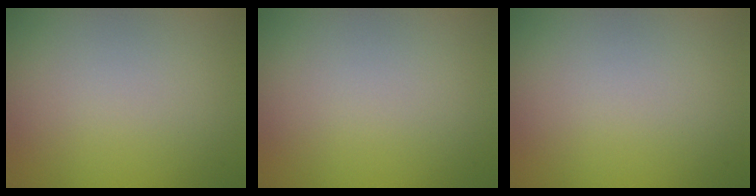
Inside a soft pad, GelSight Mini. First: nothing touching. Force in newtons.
{"total": 0.0}
{"total": 0.0}